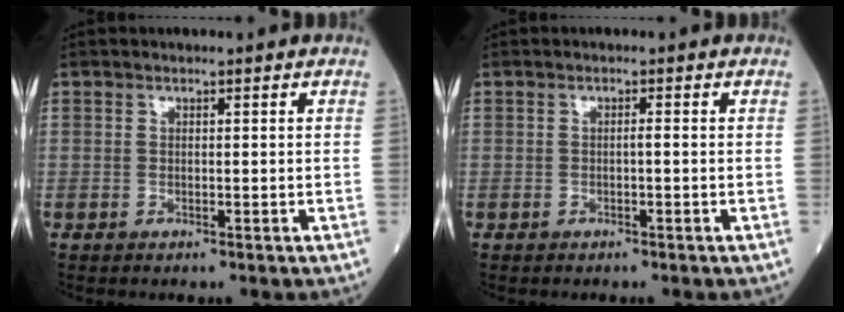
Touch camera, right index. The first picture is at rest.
{"total": 0.5, "force": [-0.1, 0.0, 0.5], "torque": [-0.009, 0.001, -0.002]}